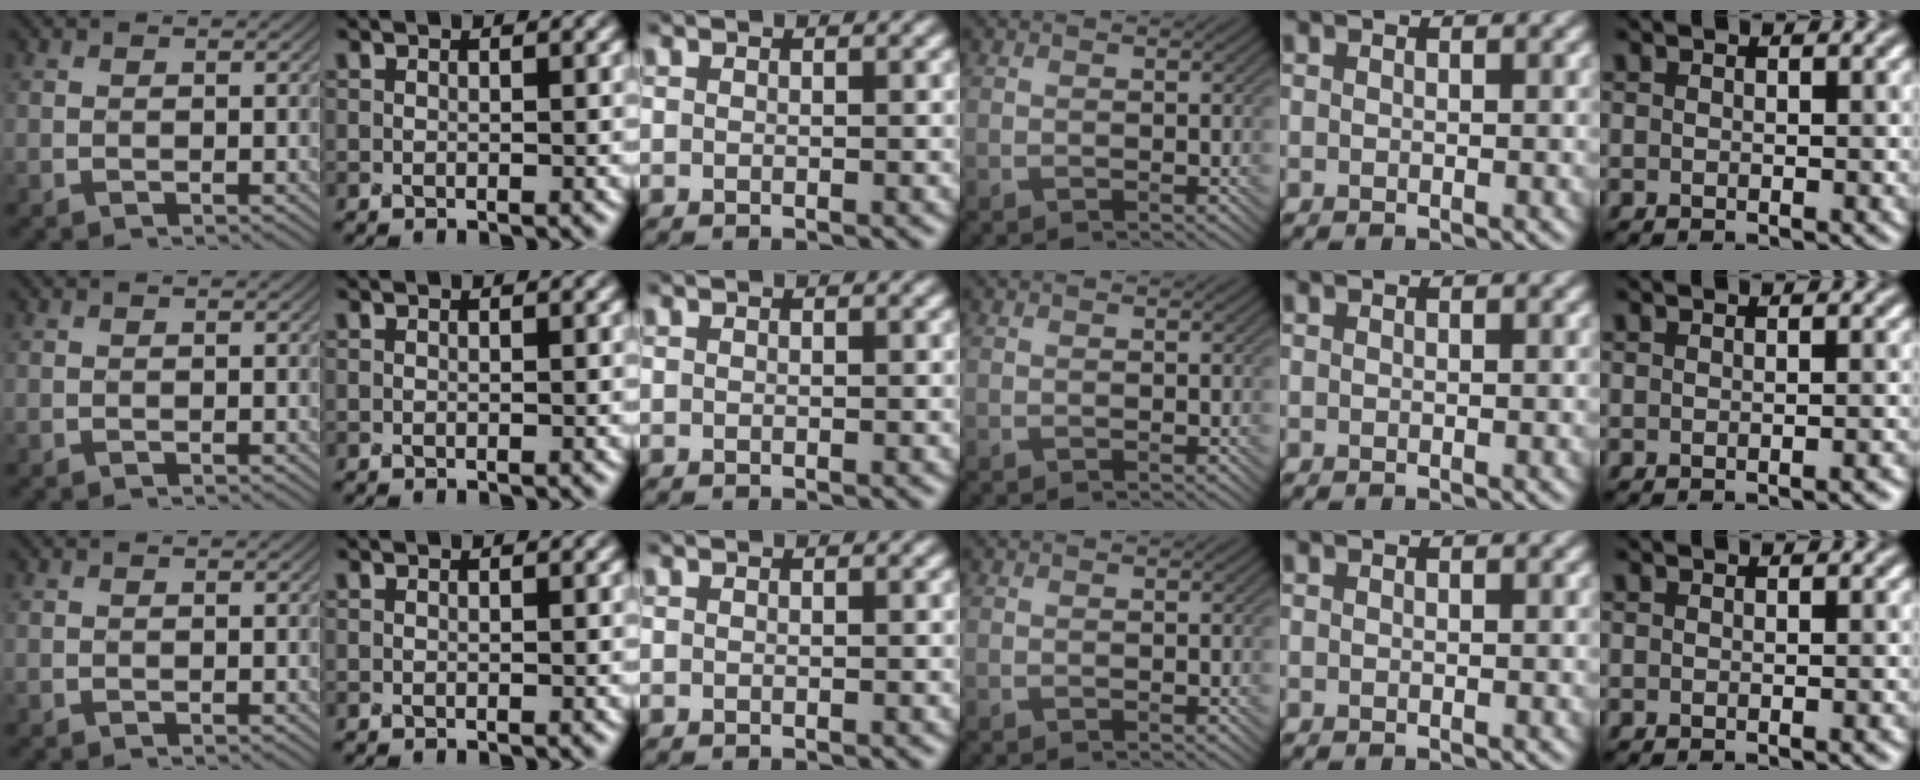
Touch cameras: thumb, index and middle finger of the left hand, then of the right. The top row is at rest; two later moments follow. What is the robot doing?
{"motion": "screw", "object": "bottle cap"}